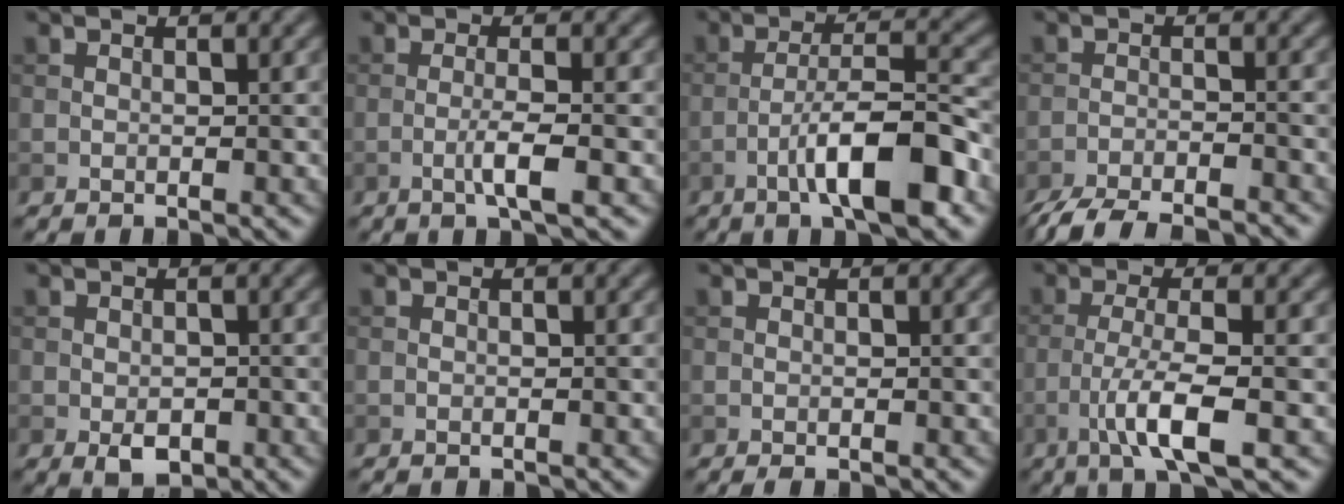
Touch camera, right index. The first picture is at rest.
{"total": 2.7, "force": [-0.9, 0.2, 2.5], "torque": [-0.047, 0.004, -0.021]}
{"total": 8.0, "force": [-3.8, 1.7, 6.8], "torque": [-0.110, 0.016, -0.064]}
{"total": 7.7, "force": [-7.1, 1.3, 2.7], "torque": [-0.049, -0.018, -0.112]}
{"total": 2.2, "force": [-0.8, 1.4, 1.6], "torque": [-0.028, -0.006, -0.010]}
{"total": 0.0}
{"total": 0.6, "force": [-0.4, 0.1, 0.4], "torque": [-0.007, -0.001, -0.006]}
{"total": 5.0, "force": [-1.9, 0.8, 4.6], "torque": [-0.083, 0.003, -0.040]}